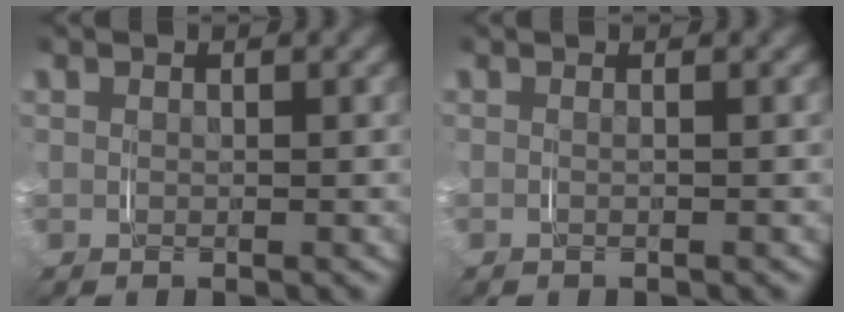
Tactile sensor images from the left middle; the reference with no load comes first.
{"total": 0.8, "force": [-0.2, -0.7, -0.2], "torque": [0.005, 0.000, -0.007]}